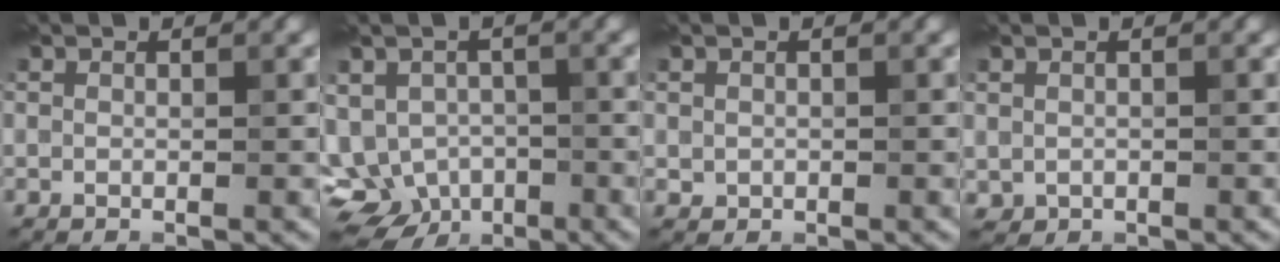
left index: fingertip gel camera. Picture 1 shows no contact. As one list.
[{"total": 8.9, "force": [-4.0, 6.6, 4.4], "torque": [-0.065, -0.015, -0.058]}, {"total": 0.8, "force": [0.0, 0.7, 0.3], "torque": [-0.004, -0.004, 0.001]}, {"total": 0.9, "force": [0.0, 0.9, 0.3], "torque": [-0.006, -0.006, 0.002]}]